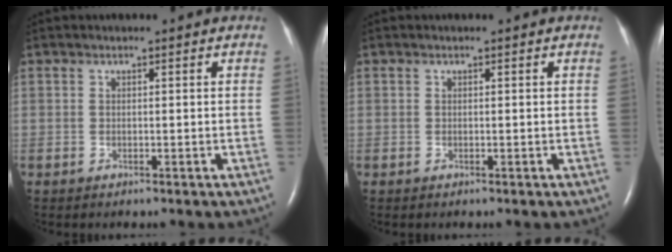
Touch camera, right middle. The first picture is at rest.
{"total": 0.0}